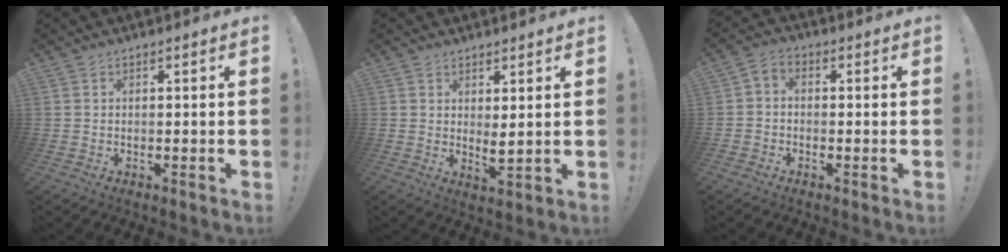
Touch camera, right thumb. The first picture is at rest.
{"total": 3.6, "force": [2.2, 1.1, 2.6], "torque": [-0.041, -0.018, 0.042]}
{"total": 3.0, "force": [-1.7, 2.1, 1.4], "torque": [-0.031, 0.015, -0.028]}